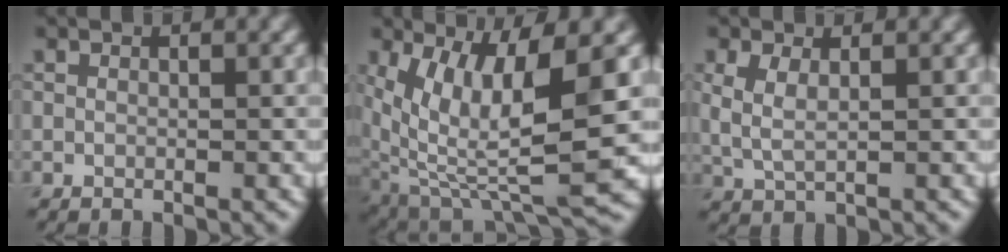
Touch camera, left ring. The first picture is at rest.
{"total": 10.4, "force": [2.4, 3.8, 9.3], "torque": [-0.178, -0.031, 0.058]}
{"total": 2.4, "force": [0.6, 1.1, 2.0], "torque": [-0.052, -0.002, 0.014]}